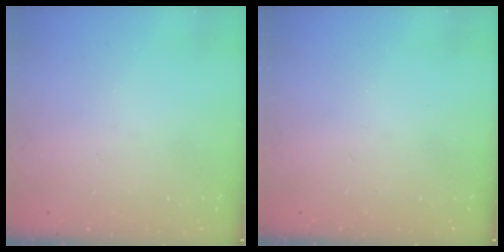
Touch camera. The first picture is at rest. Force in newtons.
{"total": 0.0}